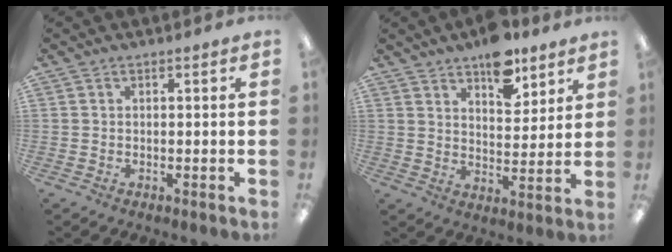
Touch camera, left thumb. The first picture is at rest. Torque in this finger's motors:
{"motor_torque": [1.95, 1.28, 1.19, -1.24, 0.14]}